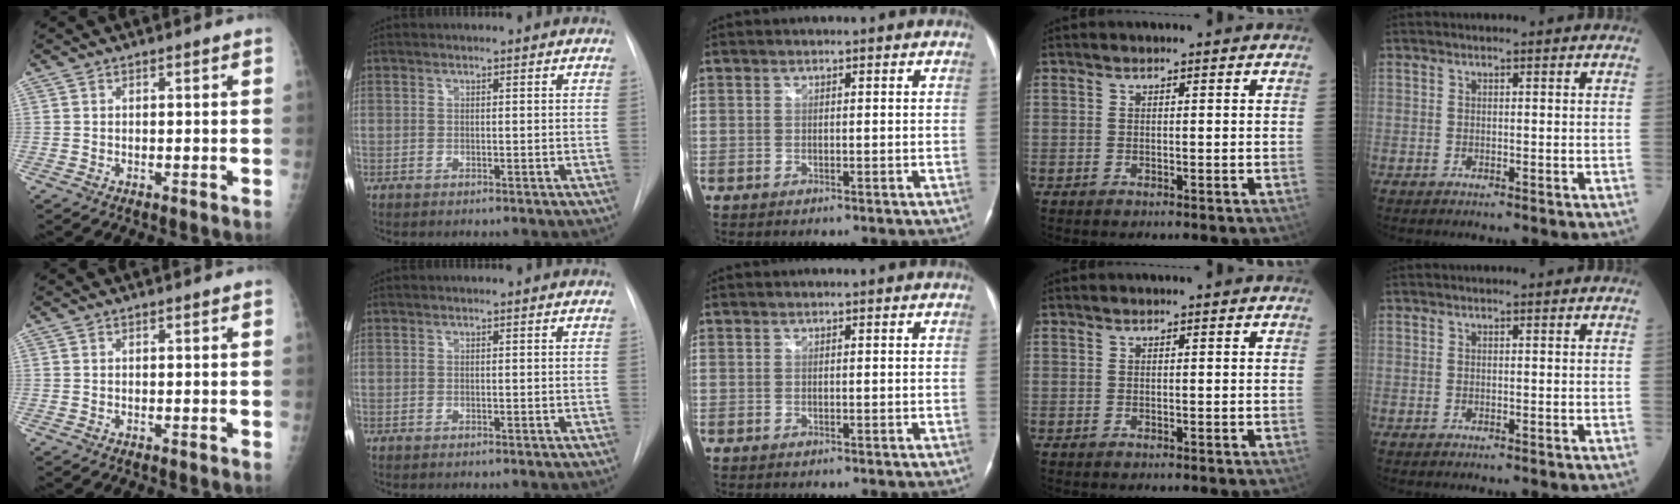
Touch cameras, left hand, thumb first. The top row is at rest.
{}